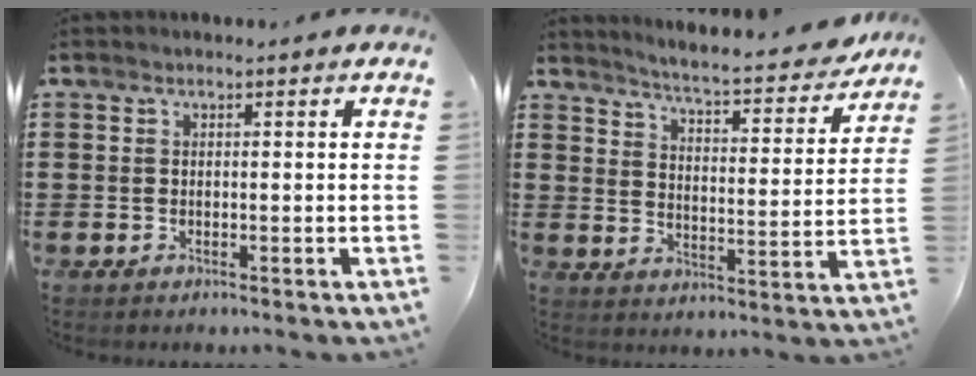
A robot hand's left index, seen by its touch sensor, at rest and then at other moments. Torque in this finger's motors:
{"motor_torque": [0.13, 0.00, 0.01, -0.06]}